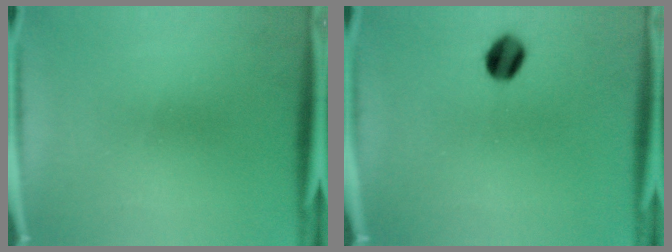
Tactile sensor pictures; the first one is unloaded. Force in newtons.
{"total": 6.2}